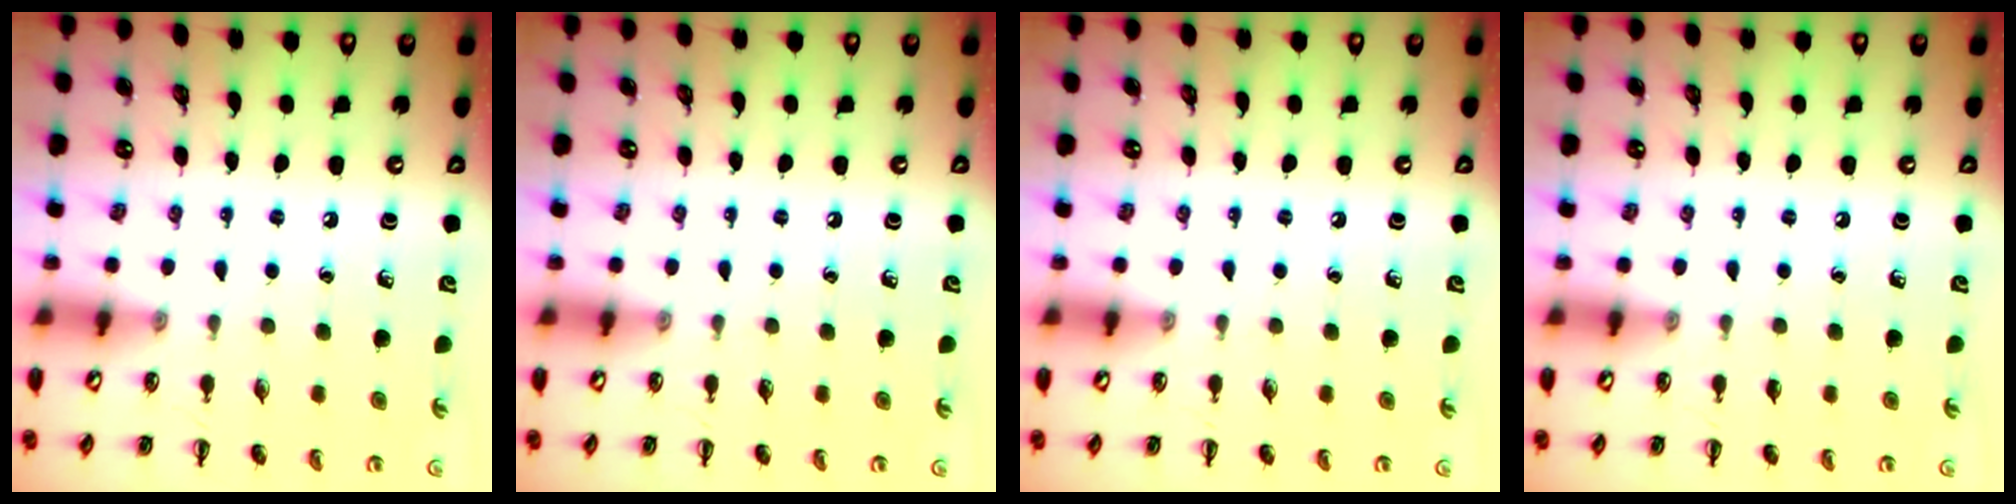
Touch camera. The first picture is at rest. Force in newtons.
{"total": 0.0}
{"total": 0.0}
{"total": 0.0}